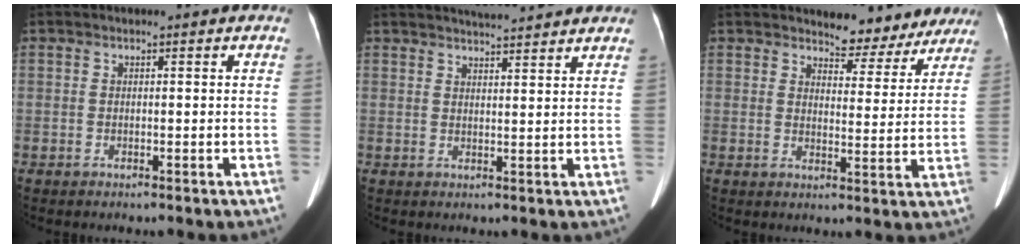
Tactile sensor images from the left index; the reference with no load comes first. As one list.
[{"total": 9.4, "force": [8.6, 0.9, 3.7], "torque": [-0.055, 0.023, 0.111]}, {"total": 7.3, "force": [6.7, 2.6, 1.2], "torque": [-0.005, -0.009, 0.081]}]